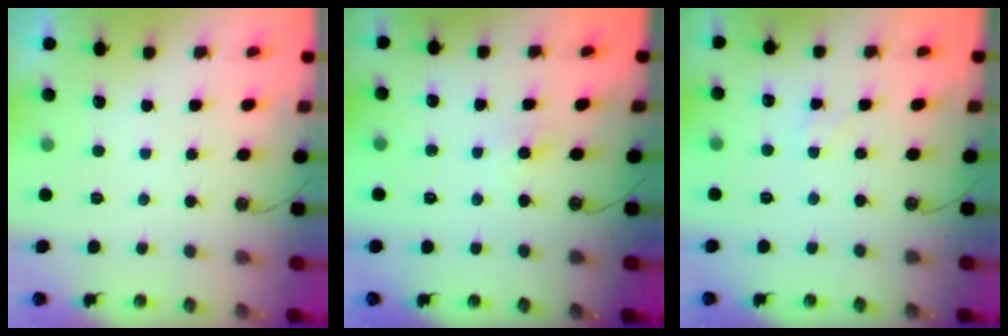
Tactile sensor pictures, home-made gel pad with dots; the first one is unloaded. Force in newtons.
{"total": 5.2, "press": 5.1, "slide": 0.6}
{"total": 2.4, "press": 2.4, "slide": 0.2}